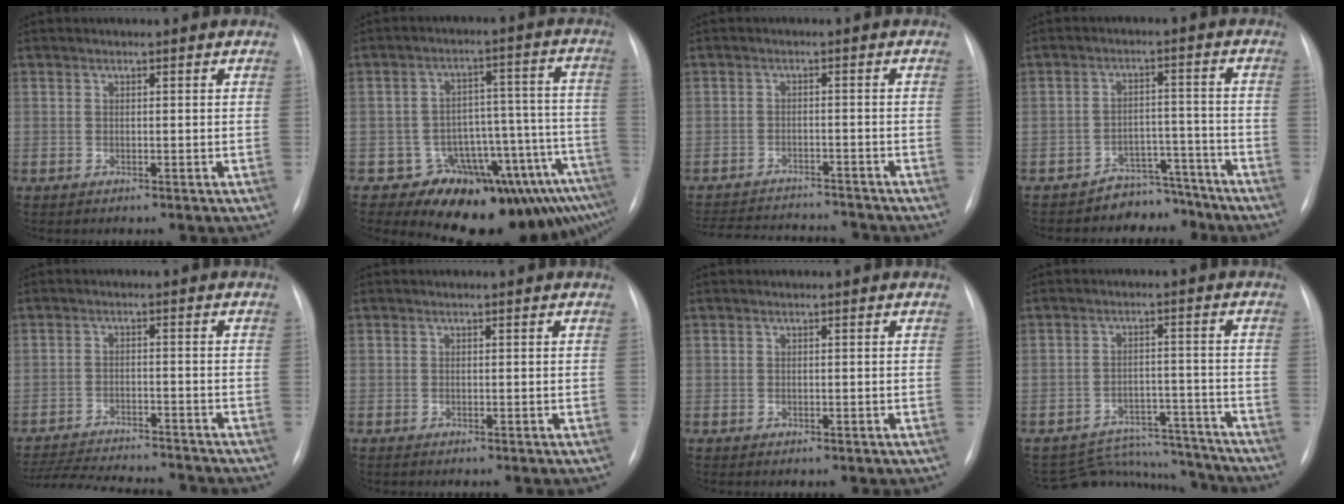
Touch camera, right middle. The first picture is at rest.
{"total": 12.3, "force": [-9.1, 5.9, 5.9], "torque": [-0.037, 0.081, -0.113]}
{"total": 13.6, "force": [-12.8, 2.4, 3.9], "torque": [-0.080, 0.000, -0.177]}
{"total": 6.6, "force": [-5.8, 3.0, -0.4], "torque": [0.024, 0.045, -0.088]}
{"total": 15.7, "force": [-14.6, 2.1, 5.4], "torque": [-0.109, -0.014, -0.209]}
{"total": 0.0}
{"total": 0.0}
{"total": 11.9, "force": [-11.6, 2.5, -0.9], "torque": [0.019, 0.033, -0.160]}